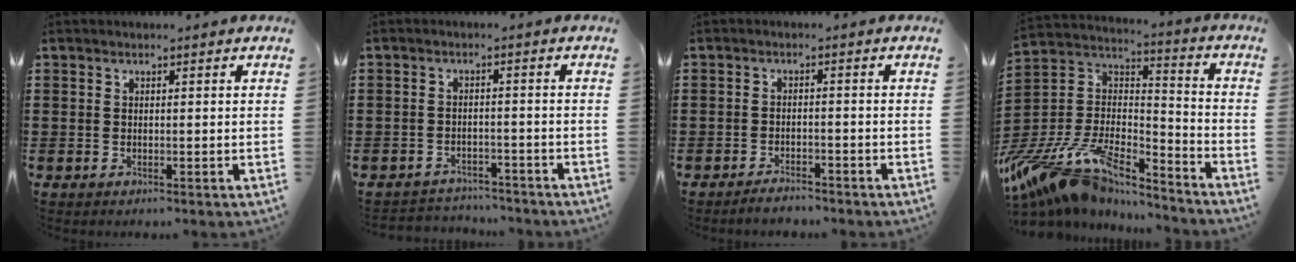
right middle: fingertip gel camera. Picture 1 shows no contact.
{"total": 2.6, "force": [-2.5, 0.5, -0.2], "torque": [-0.005, 0.000, -0.055]}
{"total": 2.2, "force": [-2.1, 0.3, 0.5], "torque": [-0.013, 0.001, -0.042]}
{"total": 14.3, "force": [-11.5, 4.6, 7.1], "torque": [-0.168, 0.016, -0.215]}